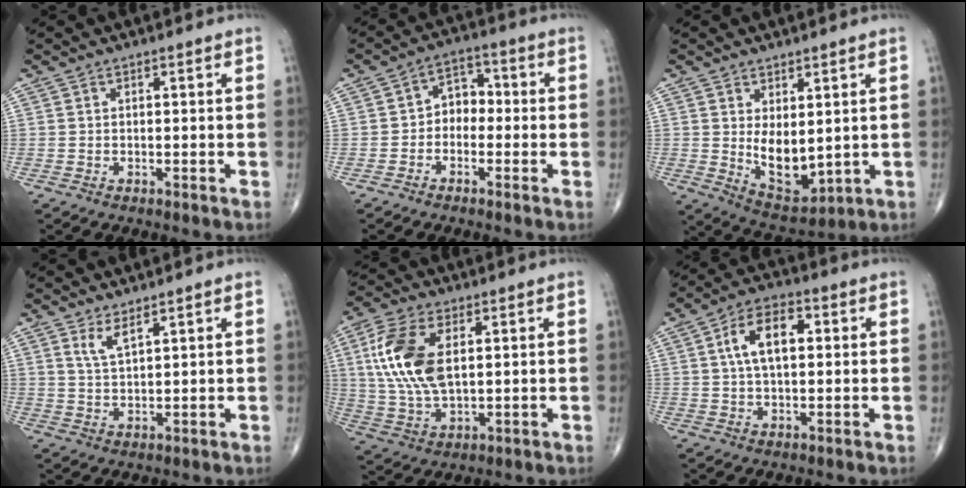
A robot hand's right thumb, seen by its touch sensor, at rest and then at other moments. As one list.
[{"total": 5.2, "force": [-1.2, 4.0, 3.1], "torque": [-0.020, 0.030, -0.038]}, {"total": 9.0, "force": [0.9, 4.8, 7.5], "torque": [-0.097, -0.024, 0.040]}, {"total": 3.6, "force": [2.4, 0.9, 2.5], "torque": [-0.049, -0.022, 0.053]}, {"total": 14.1, "force": [3.1, 7.4, 11.6], "torque": [-0.247, -0.005, 0.063]}, {"total": 9.0, "force": [1.8, 4.7, 7.5], "torque": [-0.127, 0.016, 0.027]}]